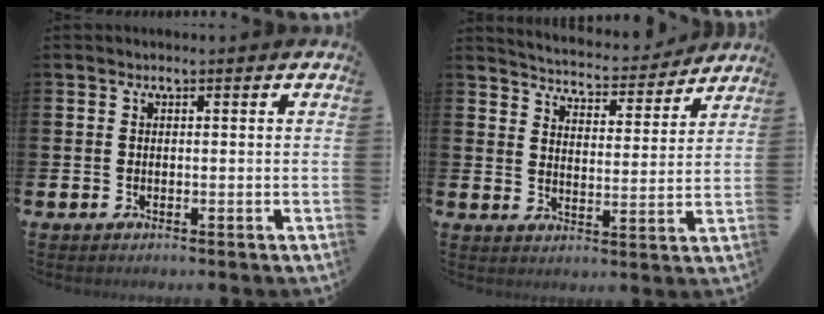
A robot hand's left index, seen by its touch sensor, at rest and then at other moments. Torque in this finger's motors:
{"motor_torque": [0.91, -1.23, 0.30, 0.07]}